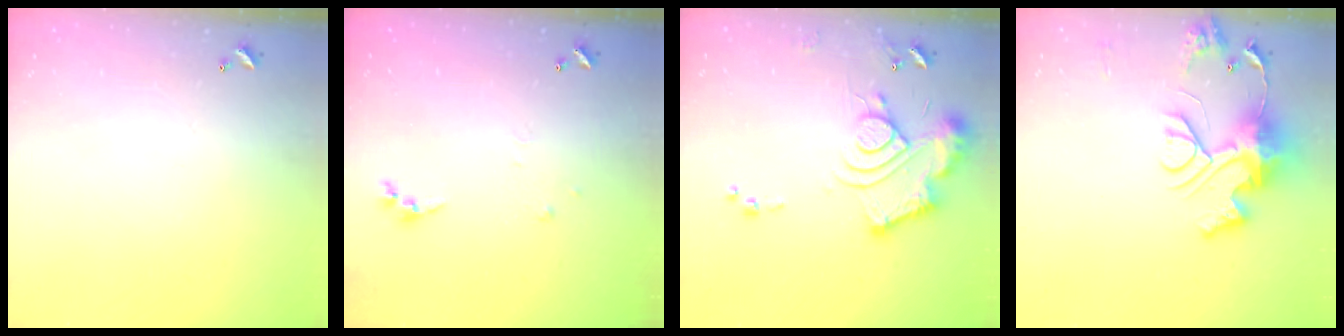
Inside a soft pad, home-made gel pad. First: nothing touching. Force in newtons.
{"total": 4.9, "press": 4.9, "slide": 0.4}
{"total": 14.1, "press": 14.1, "slide": 1.3}
{"total": 13.2, "press": 13.1, "slide": 1.4}